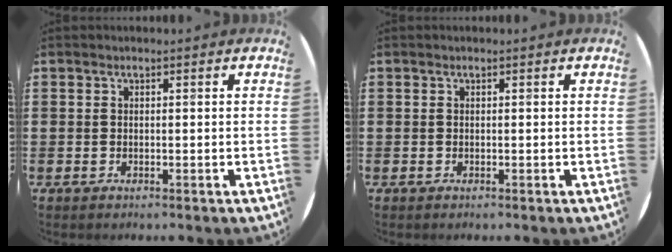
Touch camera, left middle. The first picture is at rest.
{"total": 0.0}